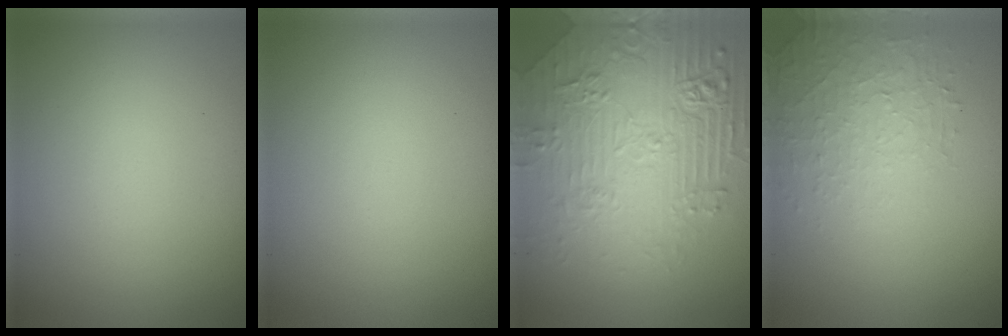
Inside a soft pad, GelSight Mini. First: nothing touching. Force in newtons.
{"total": 0.0}
{"total": 8.6, "press": 5.9, "slide": 6.2}
{"total": 1.6, "press": 1.0, "slide": 1.2}